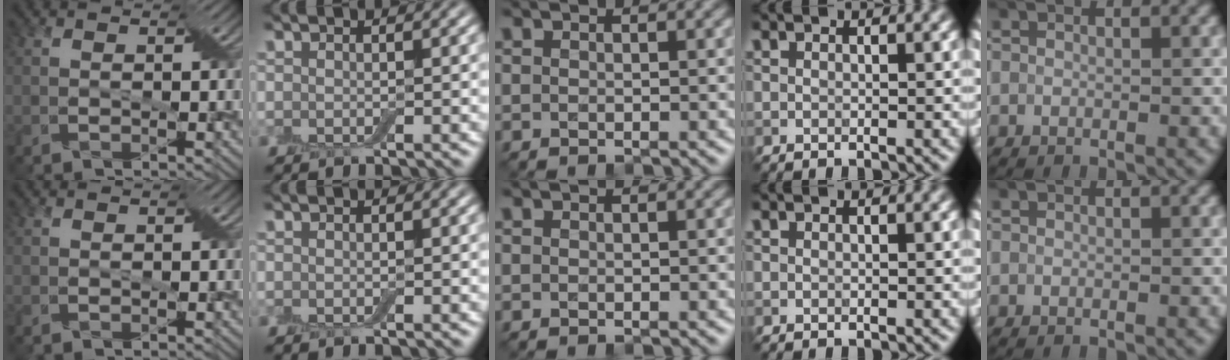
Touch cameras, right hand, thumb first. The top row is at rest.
{}